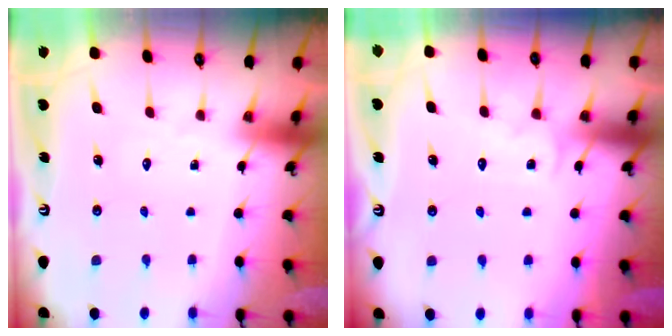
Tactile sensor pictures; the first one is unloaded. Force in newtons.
{"total": 2.9, "press": 2.8, "slide": 0.3}